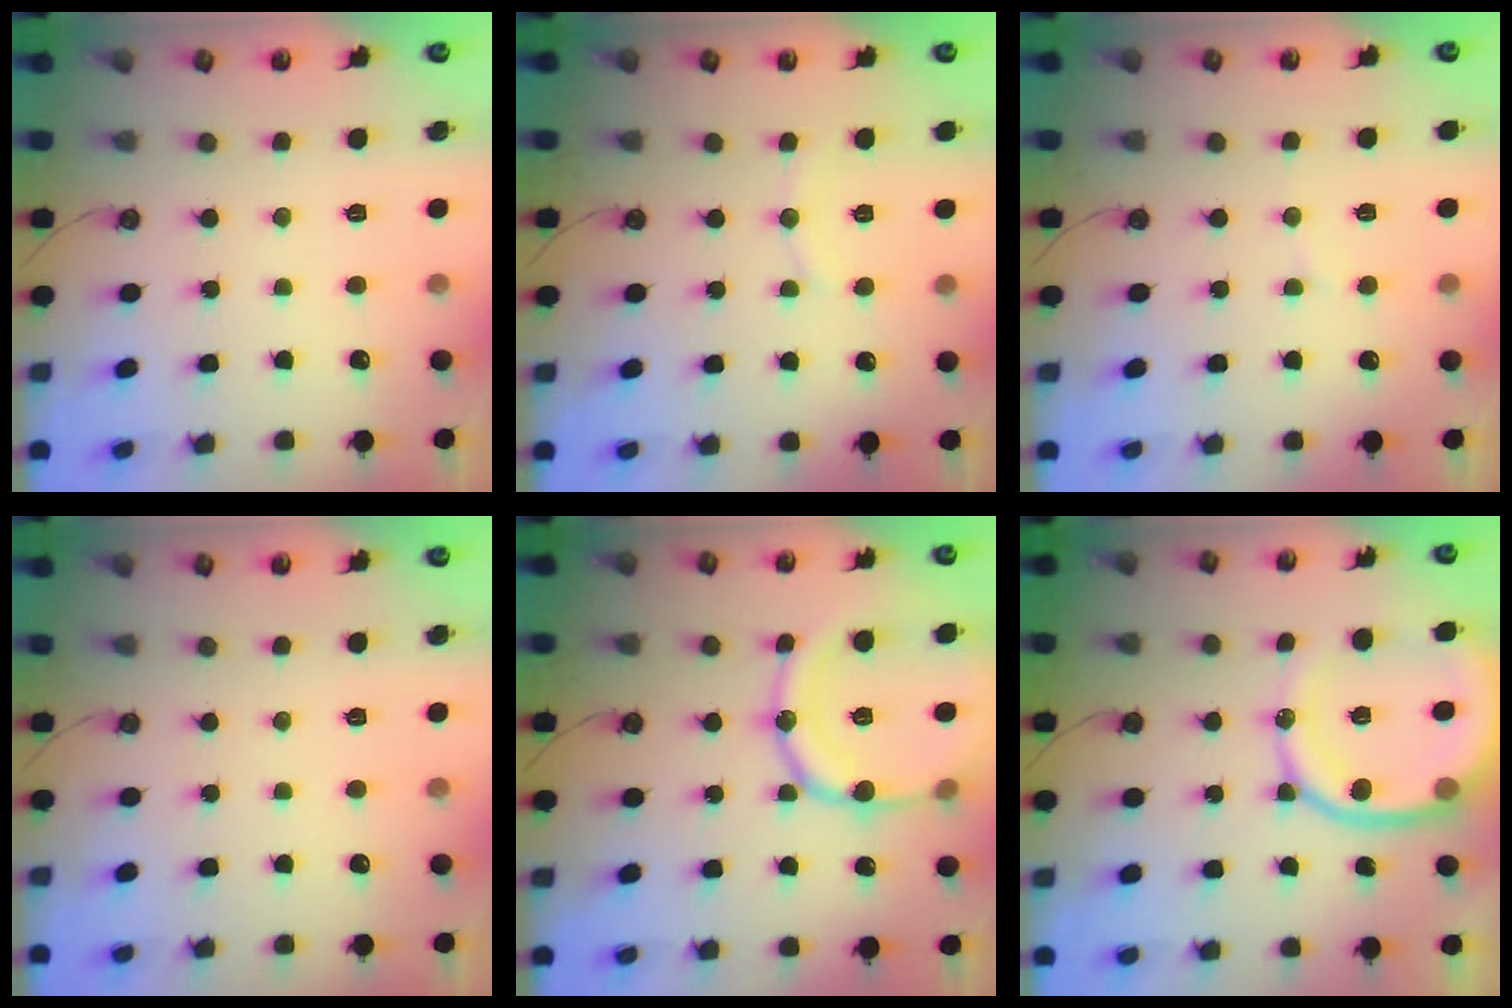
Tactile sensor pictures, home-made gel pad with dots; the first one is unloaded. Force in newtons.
{"total": 4.1, "press": 4.1, "slide": 0.5}
{"total": 2.9, "press": 2.7, "slide": 1.1}
{"total": 0.0}
{"total": 18.9, "press": 18.6, "slide": 3.7}
{"total": 16.0, "press": 15.9, "slide": 1.9}